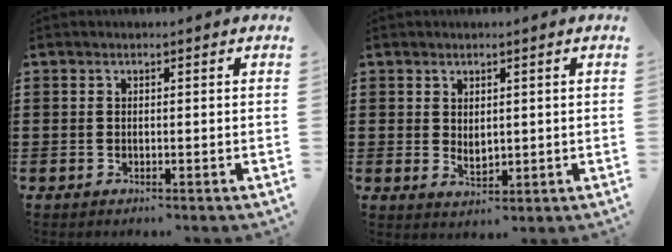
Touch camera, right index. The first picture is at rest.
{"total": 1.9, "force": [0.8, 1.1, 1.3], "torque": [-0.017, -0.001, 0.014]}